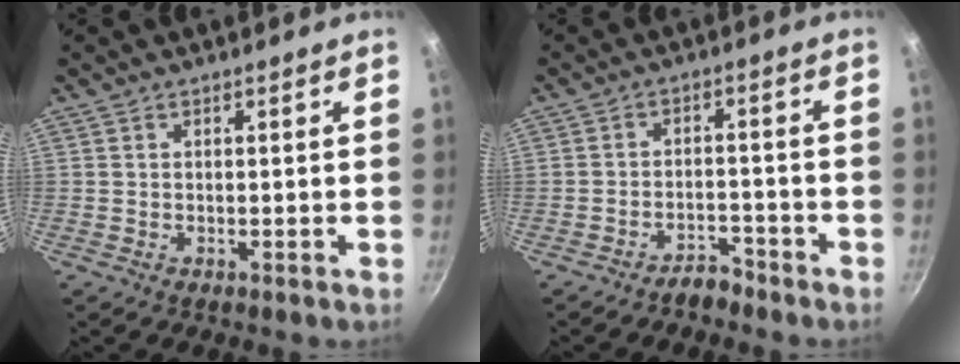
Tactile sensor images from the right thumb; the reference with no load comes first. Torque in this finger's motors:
{"motor_torque": [3.65, 1.36, -0.08, -0.73, -0.01]}